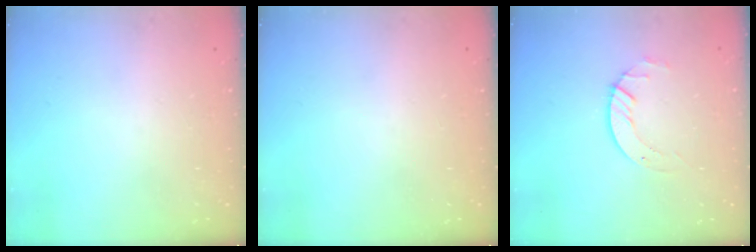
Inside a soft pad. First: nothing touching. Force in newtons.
{"total": 0.0}
{"total": 3.6, "press": 3.6, "slide": 0.4}